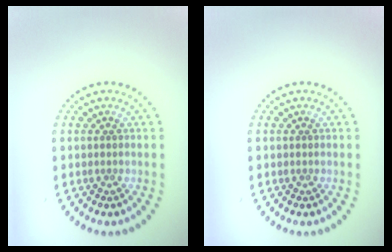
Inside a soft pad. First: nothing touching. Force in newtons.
{"total": 0.0}